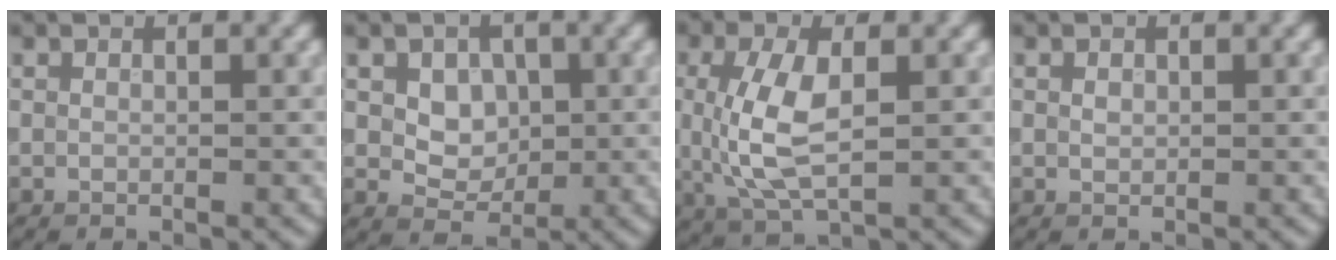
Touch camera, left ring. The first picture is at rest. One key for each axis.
{"total": 3.2, "fx": 0.4, "fy": 2.5, "fz": 2.0, "tx": -0.027, "ty": -0.003, "tz": 0.005}
{"total": 6.2, "fx": 0.2, "fy": 3.0, "fz": 5.5, "tx": -0.131, "ty": -0.002, "tz": 0.008}
{"total": 0.7, "fx": 0.2, "fy": 0.5, "fz": 0.4, "tx": -0.007, "ty": 0.000, "tz": 0.003}